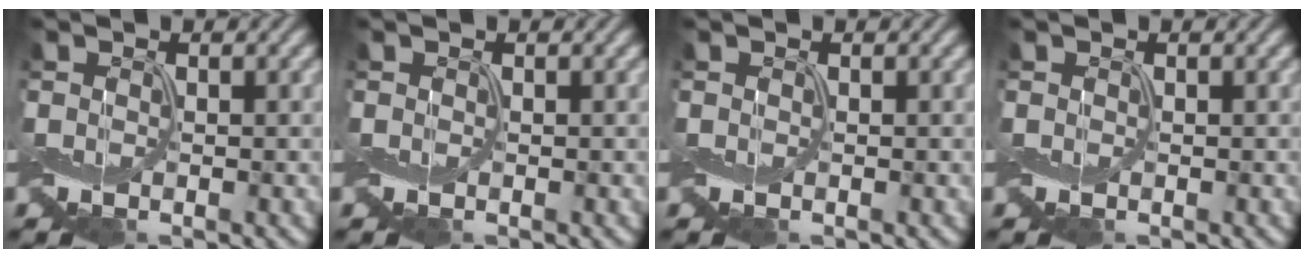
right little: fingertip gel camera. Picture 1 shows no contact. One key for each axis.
{"total": 0.0}
{"total": 0.0}
{"total": 0.0}